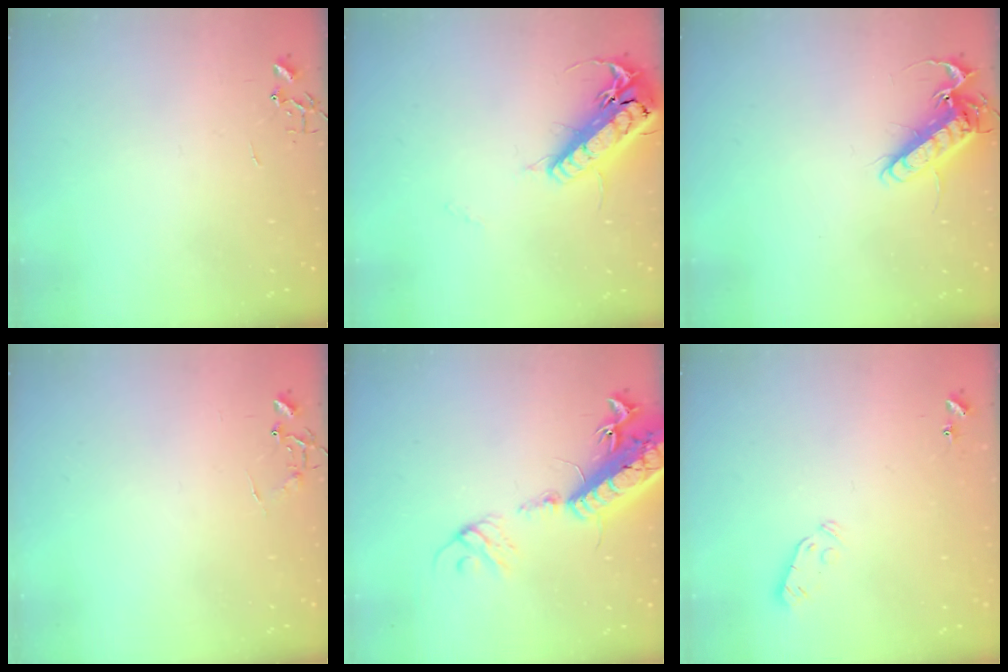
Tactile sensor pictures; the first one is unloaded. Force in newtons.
{"total": 19.2, "press": 18.9, "slide": 3.3}
{"total": 13.4, "press": 13.2, "slide": 2.1}
{"total": 6.4, "press": 6.4, "slide": 0.4}
{"total": 22.7, "press": 22.1, "slide": 4.9}
{"total": 3.7, "press": 3.6, "slide": 0.6}